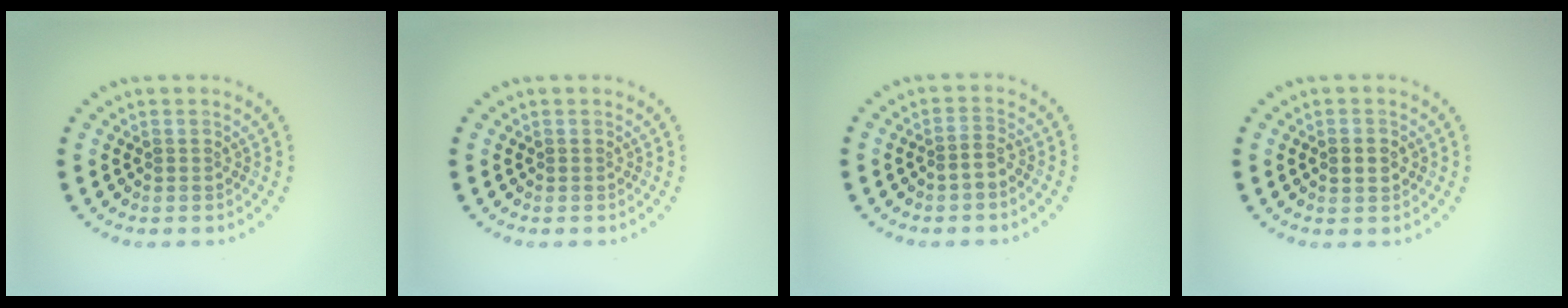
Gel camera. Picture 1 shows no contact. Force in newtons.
{"total": 0.0}
{"total": 1.1, "press": 0.7, "slide": 0.8}
{"total": 2.2, "press": 2.2, "slide": 0.1}